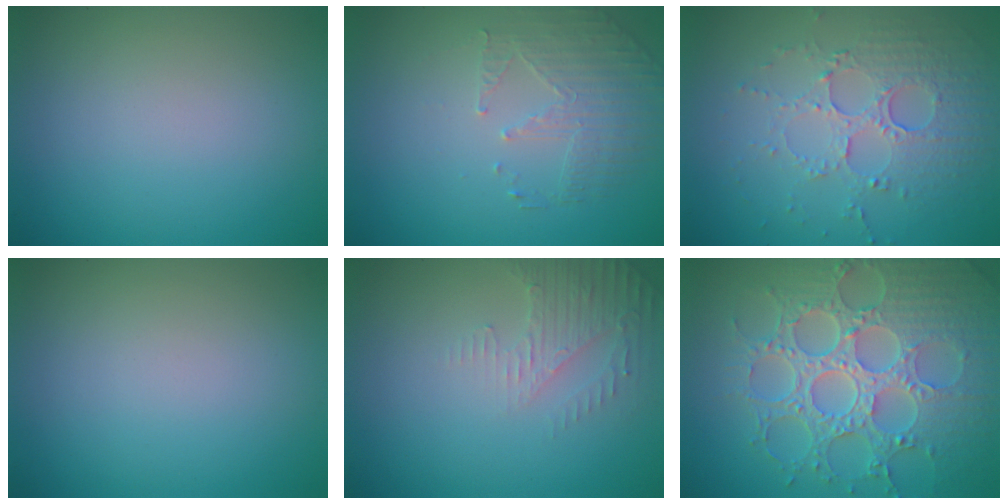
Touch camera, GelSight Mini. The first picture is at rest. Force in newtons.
{"total": 1.9, "press": 1.5, "slide": 1.2}
{"total": 5.4, "press": 3.7, "slide": 4.0}
{"total": 0.0}
{"total": 2.6, "press": 2.5, "slide": 0.7}
{"total": 8.8, "press": 6.6, "slide": 5.7}